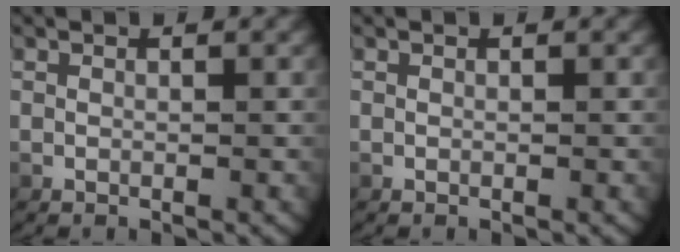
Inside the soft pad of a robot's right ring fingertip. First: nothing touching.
{"total": 0.0}